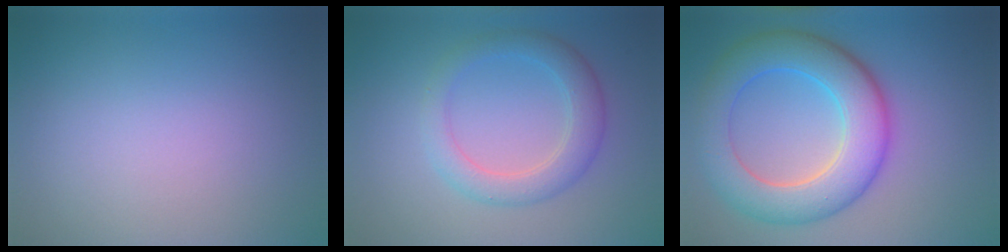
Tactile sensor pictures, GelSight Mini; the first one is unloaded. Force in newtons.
{"total": 3.7, "press": 3.7, "slide": 0.0}
{"total": 8.3, "press": 8.3, "slide": 0.1}